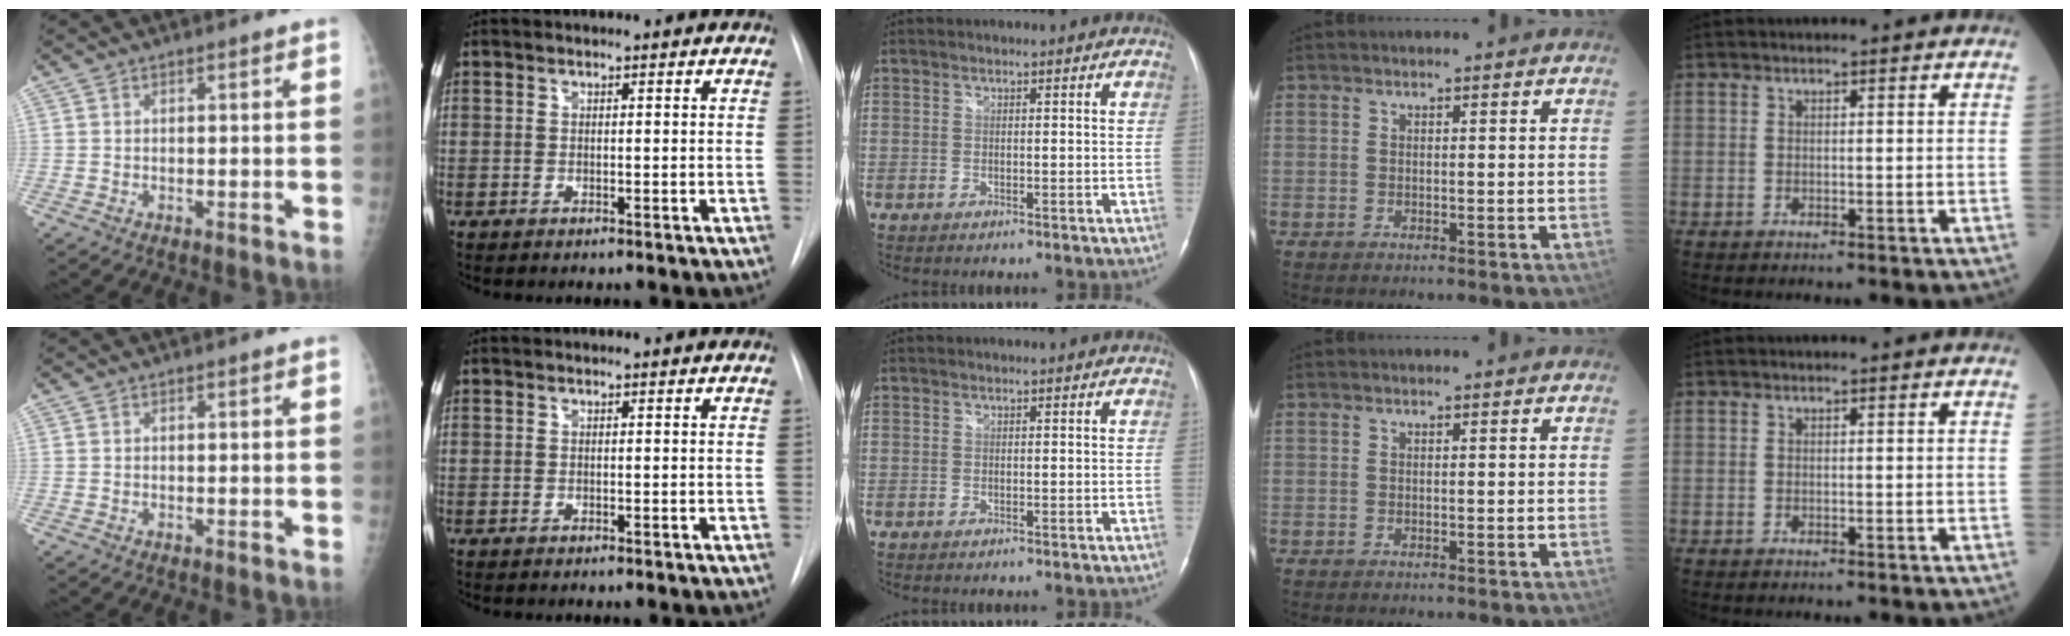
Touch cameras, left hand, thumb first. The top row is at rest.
{}